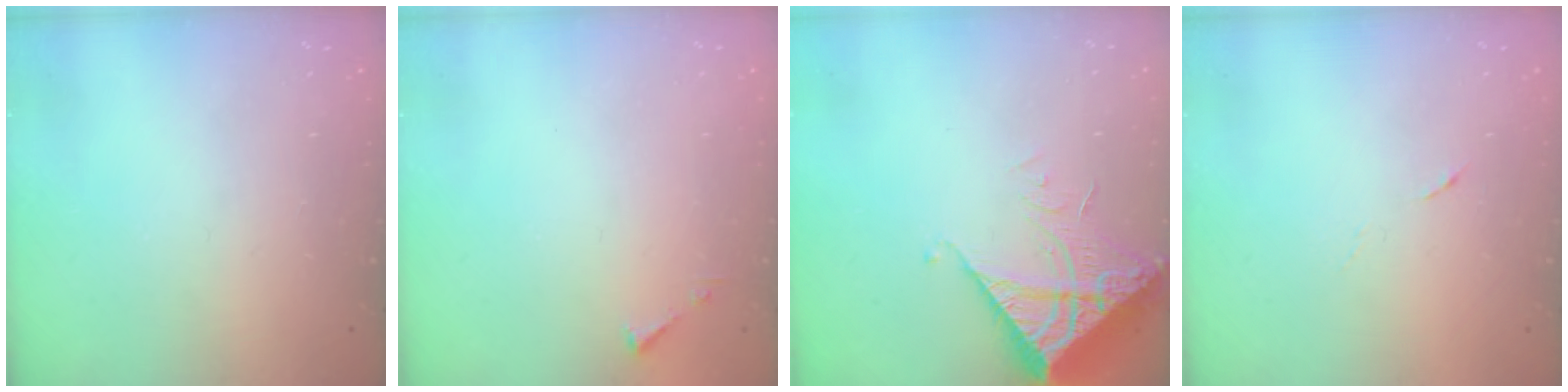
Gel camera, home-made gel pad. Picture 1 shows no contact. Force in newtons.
{"total": 3.2, "press": 3.2, "slide": 0.4}
{"total": 9.1, "press": 9.1, "slide": 0.9}
{"total": 4.0, "press": 3.8, "slide": 1.2}